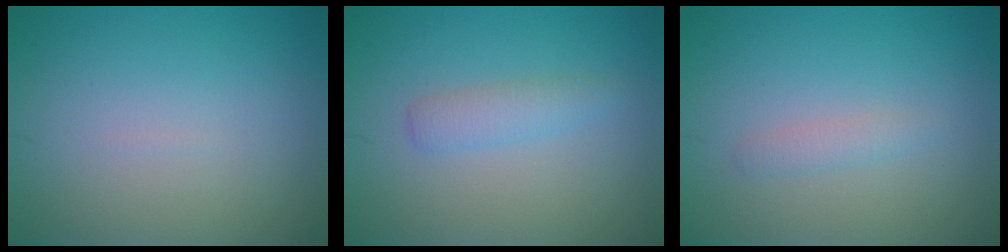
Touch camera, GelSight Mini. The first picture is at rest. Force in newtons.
{"total": 1.8, "press": 1.8, "slide": 0.1}
{"total": 1.1, "press": 1.1, "slide": 0.0}